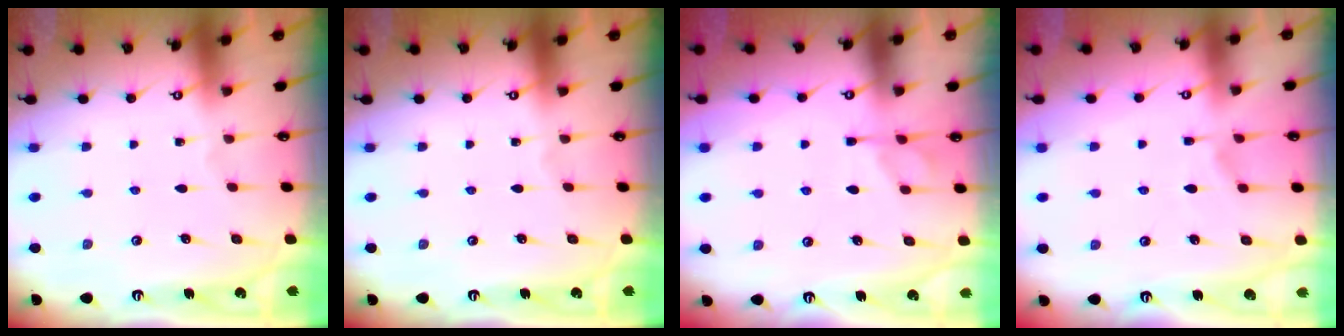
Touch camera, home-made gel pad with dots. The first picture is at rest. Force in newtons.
{"total": 0.0}
{"total": 1.3, "press": 0.4, "slide": 1.2}
{"total": 1.6, "press": 0.8, "slide": 1.4}